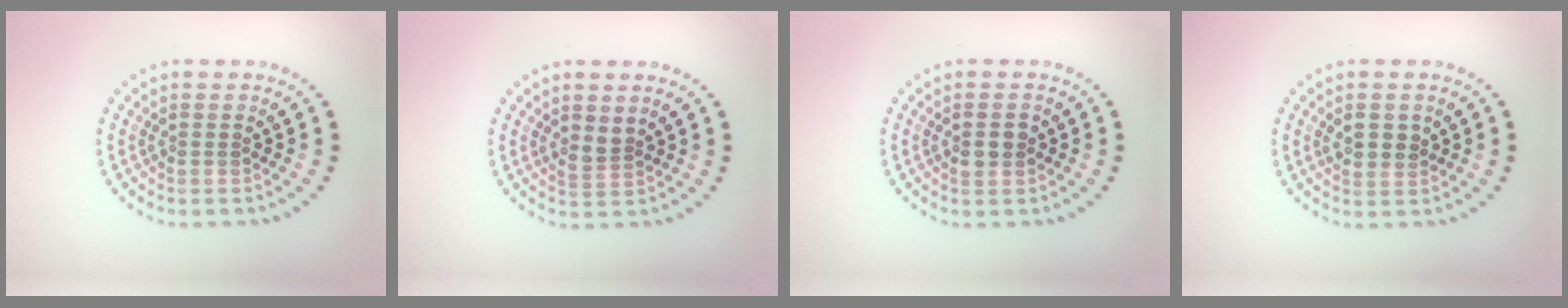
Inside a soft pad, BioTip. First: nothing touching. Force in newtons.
{"total": 1.6, "press": 1.2, "slide": 1.1}
{"total": 2.1, "press": 2.1, "slide": 0.1}
{"total": 1.7, "press": 1.7, "slide": 0.3}